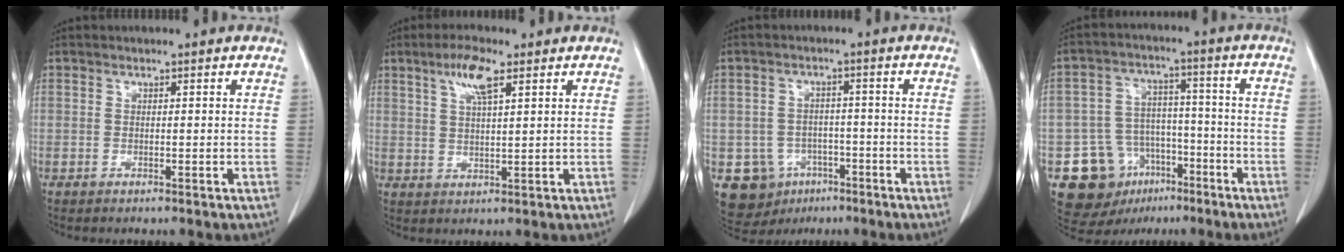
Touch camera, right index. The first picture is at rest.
{"total": 6.2, "force": [3.3, 1.5, 5.0], "torque": [-0.101, 0.006, 0.062]}
{"total": 9.6, "force": [-4.2, 8.2, 2.4], "torque": [-0.056, 0.017, -0.049]}
{"total": 13.5, "force": [-6.8, 10.5, 5.1], "torque": [-0.086, 0.046, -0.094]}